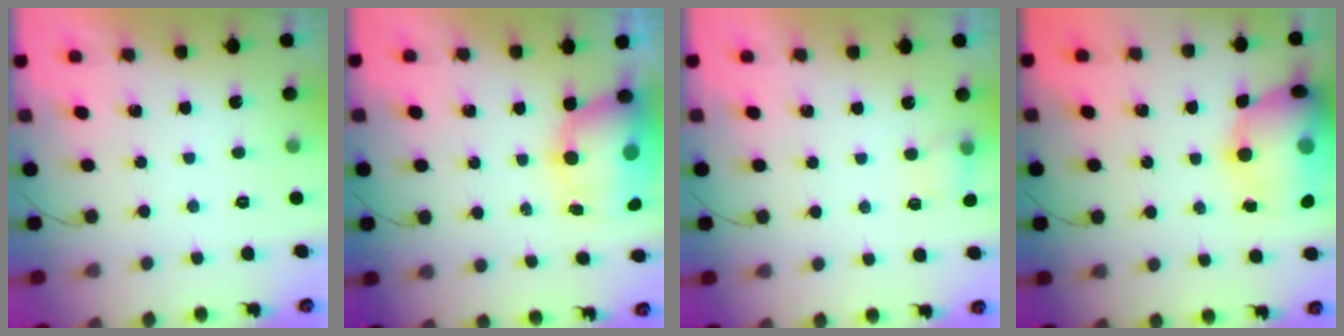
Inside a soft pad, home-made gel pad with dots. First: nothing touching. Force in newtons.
{"total": 10.4, "press": 10.2, "slide": 2.1}
{"total": 4.8, "press": 4.5, "slide": 1.4}
{"total": 20.2, "press": 18.3, "slide": 8.7}